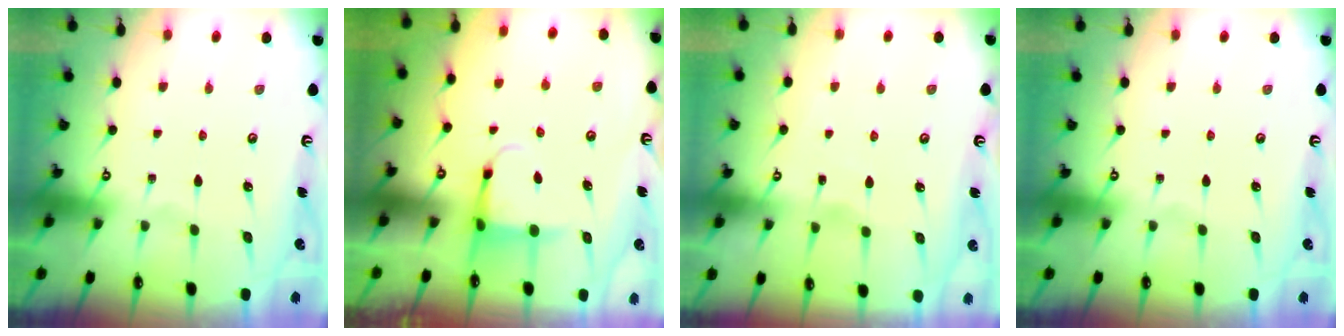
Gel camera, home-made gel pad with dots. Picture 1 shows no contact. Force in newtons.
{"total": 3.8, "press": 3.5, "slide": 1.4}
{"total": 1.7, "press": 1.7, "slide": 0.3}
{"total": 0.0}